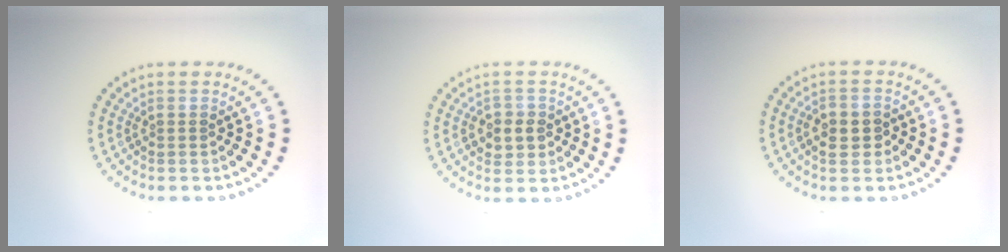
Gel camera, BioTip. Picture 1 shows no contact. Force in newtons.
{"total": 2.3, "press": 2.3, "slide": 0.6}
{"total": 2.6, "press": 2.5, "slide": 0.5}